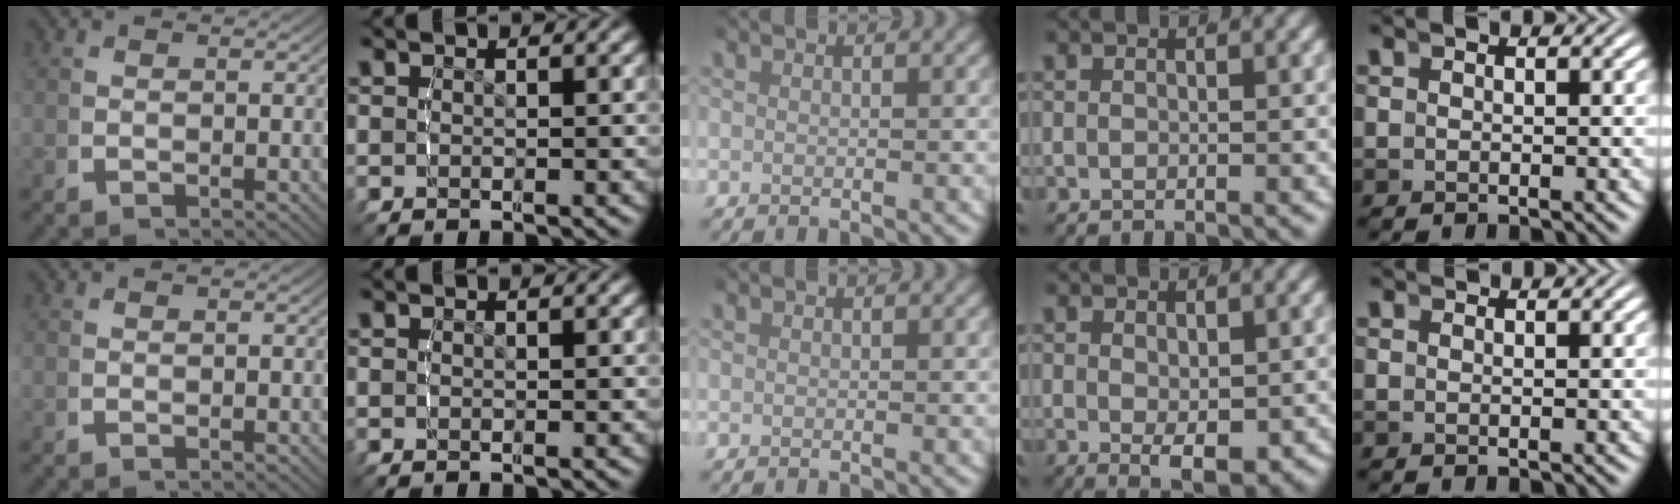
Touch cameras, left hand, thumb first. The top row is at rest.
{"ring": {"total": 3.4, "force": [-1.1, 1.1, 3.0], "torque": [-0.047, -0.028, 0.002]}, "little": {"total": 1.1, "force": [1.0, -0.5, -0.1], "torque": [0.010, -0.002, 0.019]}}